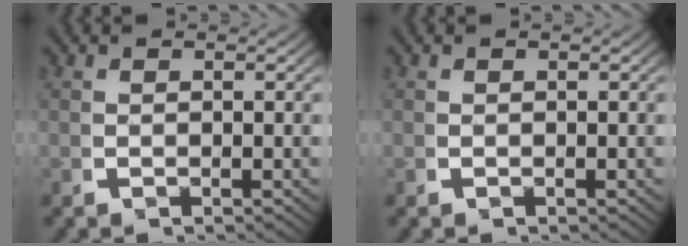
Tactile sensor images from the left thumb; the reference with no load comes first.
{"total": 0.0}